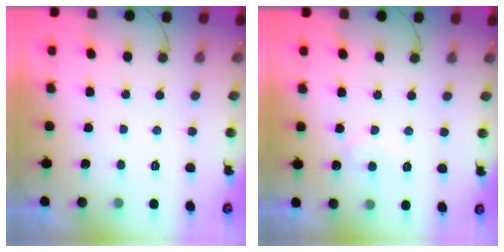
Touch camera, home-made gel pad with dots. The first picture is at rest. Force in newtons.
{"total": 5.2, "press": 5.2, "slide": 0.3}